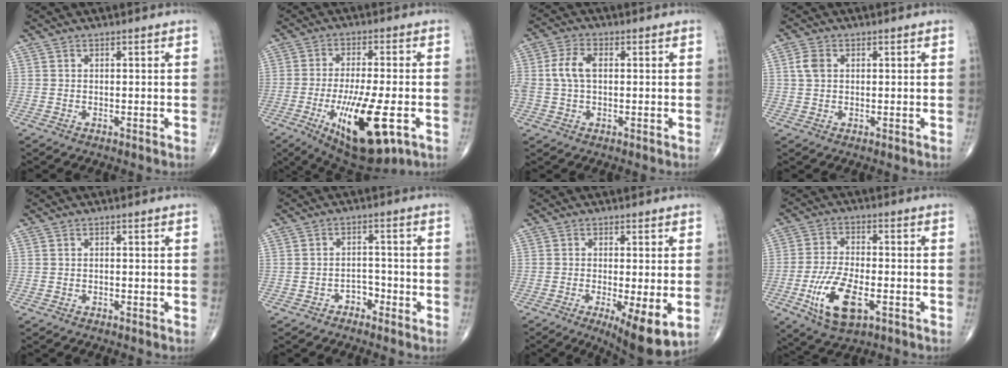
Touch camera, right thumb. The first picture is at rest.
{"total": 16.9, "force": [-5.8, 5.5, 14.9], "torque": [-0.258, -0.007, -0.079]}
{"total": 5.9, "force": [0.5, 3.5, 4.8], "torque": [-0.112, 0.015, 0.008]}
{"total": 3.1, "force": [0.7, 2.2, 2.1], "torque": [-0.044, 0.005, 0.013]}
{"total": 0.0}
{"total": 2.8, "force": [-2.0, 1.8, 0.8], "torque": [0.001, 0.019, -0.035]}
{"total": 10.0, "force": [-3.1, 2.6, 9.1], "torque": [-0.140, -0.022, -0.044]}
{"total": 11.7, "force": [-4.2, 5.2, 9.6], "torque": [-0.189, 0.006, -0.073]}